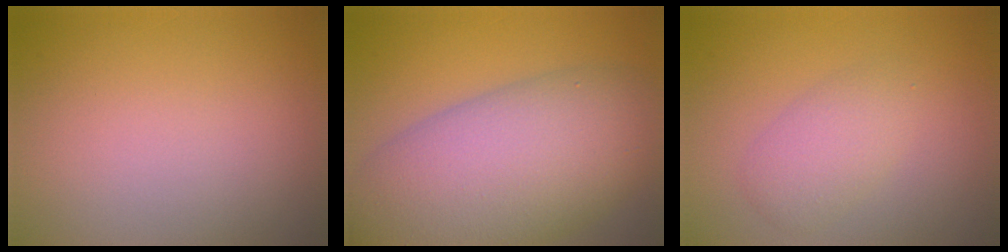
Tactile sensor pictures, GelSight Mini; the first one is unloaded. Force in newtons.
{"total": 12.1, "press": 12.1, "slide": 0.6}
{"total": 2.7, "press": 2.7, "slide": 0.1}